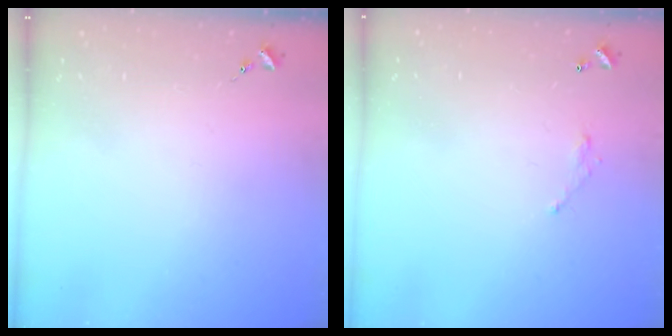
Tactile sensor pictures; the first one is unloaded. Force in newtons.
{"total": 5.6, "press": 5.6, "slide": 0.2}